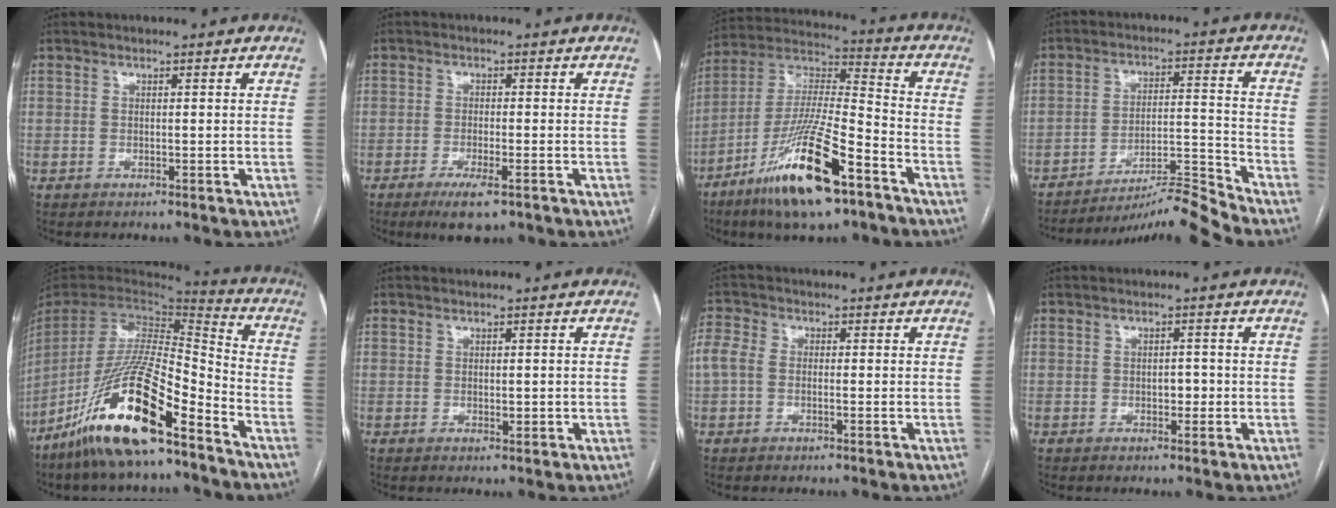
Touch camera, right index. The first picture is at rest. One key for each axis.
{"total": 4.8, "fx": -2.8, "fy": 0.9, "fz": 3.7, "tx": -0.067, "ty": -0.009, "tz": -0.044}
{"total": 18.6, "fx": -10.4, "fy": 2.7, "fz": 15.1, "tx": -0.316, "ty": -0.030, "tz": -0.188}
{"total": 10.1, "fx": -9.3, "fy": -3.7, "fz": 1.4, "tx": -0.014, "ty": 0.026, "tz": -0.160}
{"total": 19.7, "fx": -13.1, "fy": 3.0, "fz": 14.3, "tx": -0.305, "ty": -0.030, "tz": -0.247}
{"total": 1.2, "fx": 0.0, "fy": 0.6, "fz": 1.1, "tx": -0.015, "ty": -0.004, "tz": 0.003}
{"total": 4.3, "fx": -0.1, "fy": 3.1, "fz": 3.1, "tx": -0.086, "ty": 0.021, "tz": -0.008}
{"total": 1.7, "fx": -0.3, "fy": 1.0, "fz": 1.3, "tx": -0.014, "ty": 0.004, "tz": -0.003}